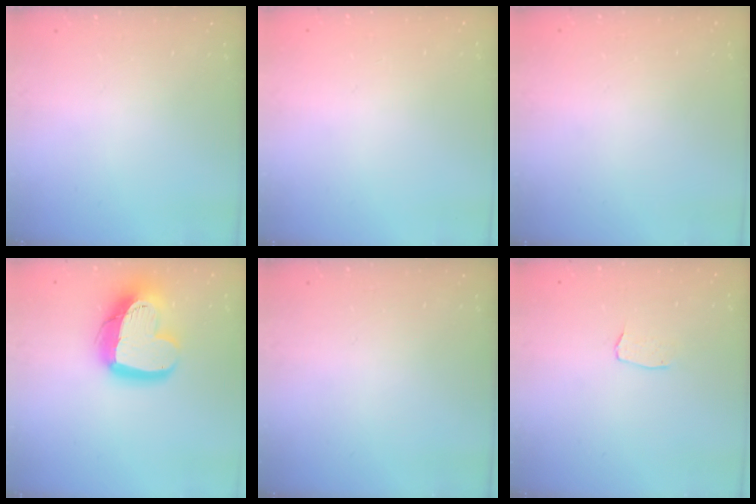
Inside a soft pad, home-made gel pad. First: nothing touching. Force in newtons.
{"total": 0.0}
{"total": 0.0}
{"total": 18.8, "press": 18.7, "slide": 1.8}
{"total": 0.0}
{"total": 3.0, "press": 3.0, "slide": 0.2}